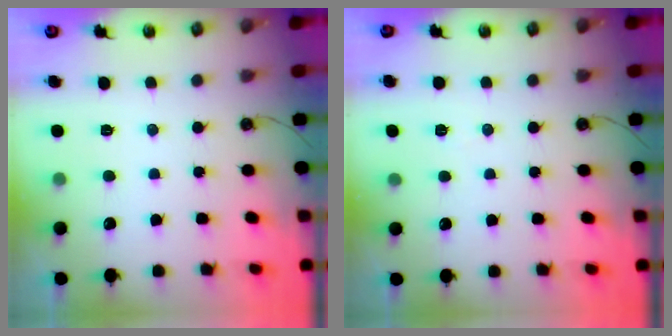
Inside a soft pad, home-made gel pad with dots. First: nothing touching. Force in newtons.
{"total": 3.9, "press": 2.3, "slide": 3.2}